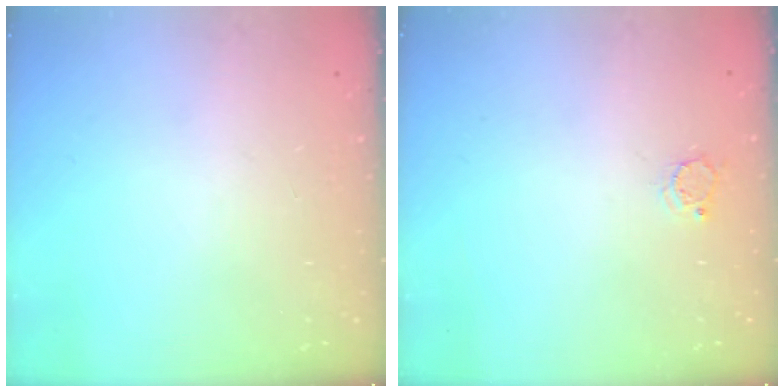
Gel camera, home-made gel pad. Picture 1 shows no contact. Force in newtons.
{"total": 3.6, "press": 3.6, "slide": 0.1}